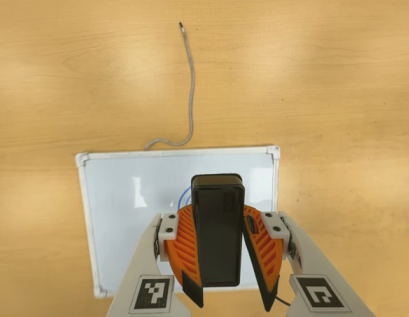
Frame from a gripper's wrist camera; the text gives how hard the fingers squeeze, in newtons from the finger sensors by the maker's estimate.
{"total": 8.8, "left": 8.6, "right": 8.9}